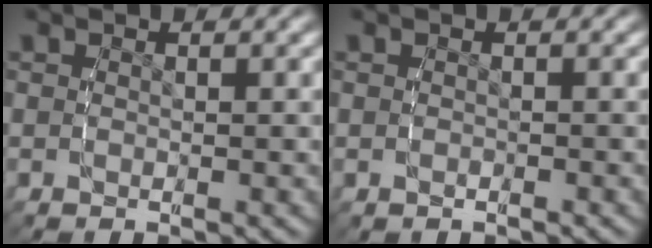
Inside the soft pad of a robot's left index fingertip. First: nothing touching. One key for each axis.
{"total": 0.0}